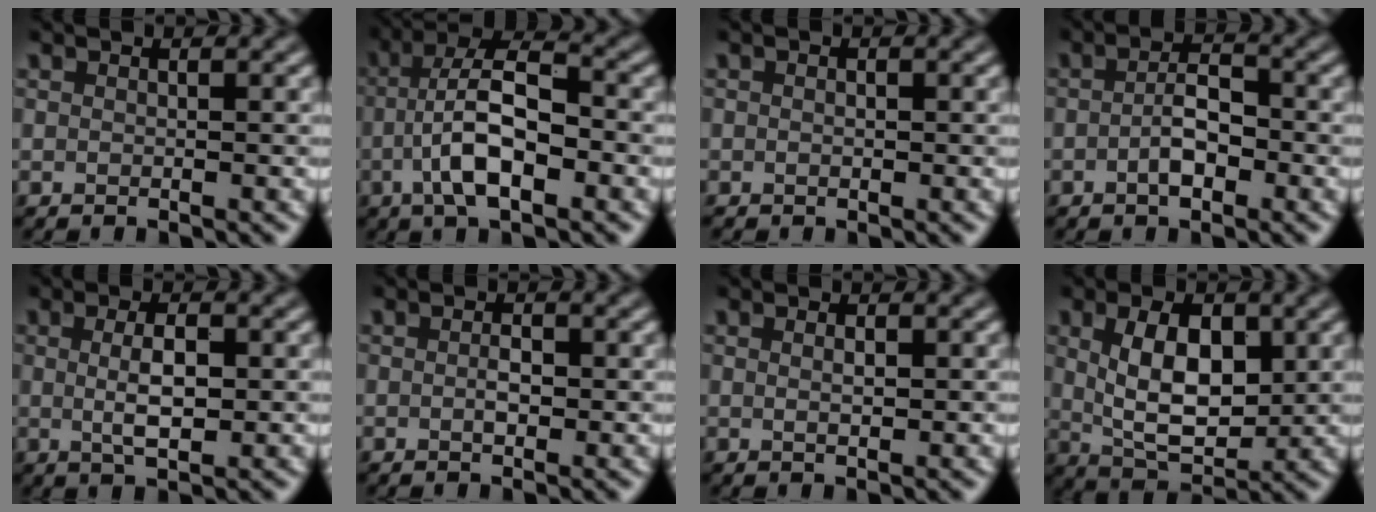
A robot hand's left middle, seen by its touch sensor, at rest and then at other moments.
{"total": 6.9, "force": [-2.1, 2.4, 6.1], "torque": [-0.112, 0.015, -0.045]}
{"total": 0.7, "force": [0.0, 0.7, 0.1], "torque": [0.007, -0.005, 0.000]}
{"total": 2.8, "force": [-1.0, 1.2, 2.3], "torque": [-0.040, 0.005, -0.023]}
{"total": 3.2, "force": [0.2, 1.0, 3.0], "torque": [-0.060, -0.001, 0.004]}
{"total": 1.4, "force": [0.0, 0.7, 1.2], "torque": [-0.021, 0.000, -0.002]}
{"total": 1.0, "force": [0.3, 0.4, 0.9], "torque": [-0.017, -0.001, 0.006]}
{"total": 6.8, "force": [1.2, 3.8, 5.5], "torque": [-0.101, -0.003, 0.028]}